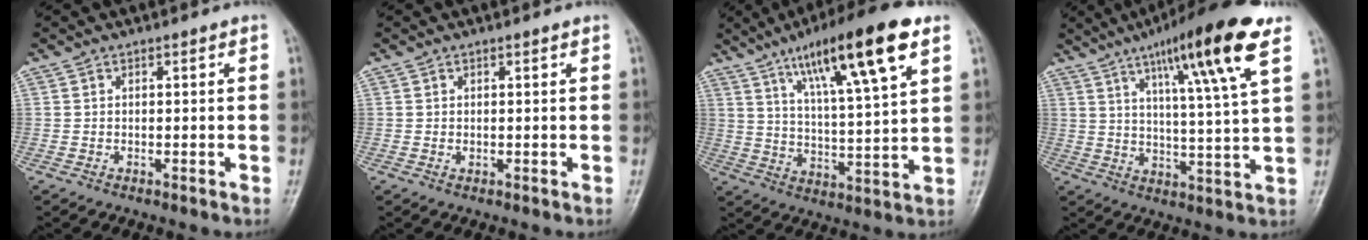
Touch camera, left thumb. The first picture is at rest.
{"total": 0.5, "force": [0.2, 0.3, 0.4], "torque": [-0.006, -0.001, 0.004]}
{"total": 18.8, "force": [10.0, 3.2, 15.6], "torque": [-0.245, -0.029, 0.167]}
{"total": 17.3, "force": [9.0, 1.5, 14.7], "torque": [-0.229, -0.030, 0.137]}